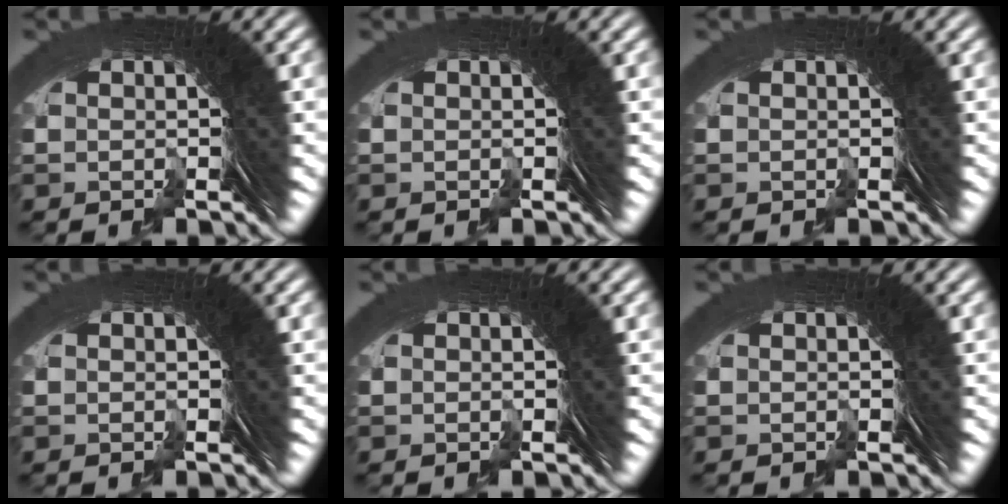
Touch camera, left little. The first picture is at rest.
{"total": 0.0}
{"total": 0.0}
{"total": 0.0}
{"total": 0.0}
{"total": 0.0}